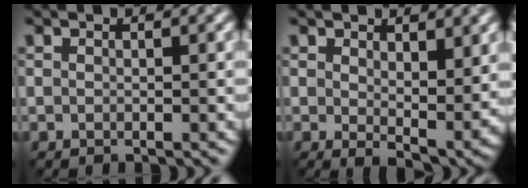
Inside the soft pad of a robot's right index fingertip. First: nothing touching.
{"total": 5.8, "force": [1.5, 2.8, 4.9], "torque": [-0.082, -0.022, 0.035]}